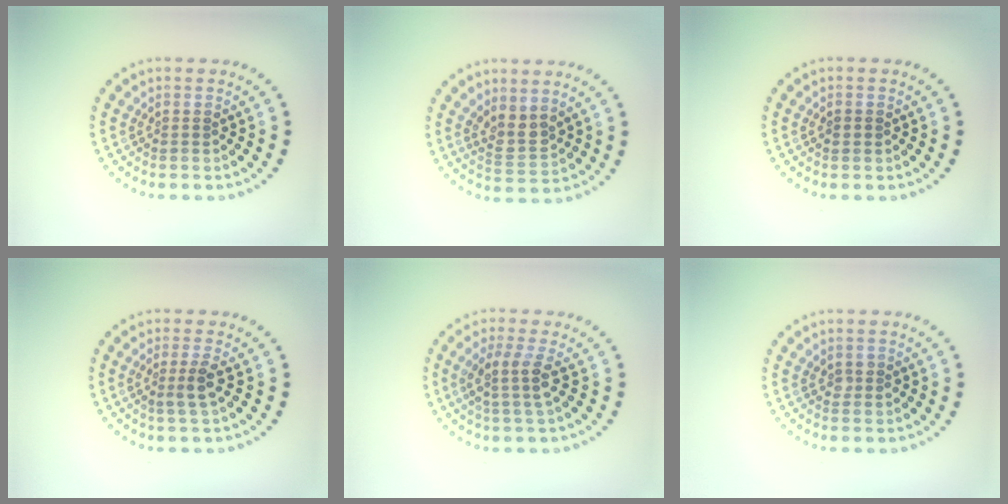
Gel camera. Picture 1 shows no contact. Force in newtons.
{"total": 2.3, "press": 1.9, "slide": 1.3}
{"total": 0.9, "press": 0.8, "slide": 0.1}
{"total": 1.9, "press": 1.5, "slide": 1.1}
{"total": 2.7, "press": 2.1, "slide": 1.6}
{"total": 1.0, "press": 1.0, "slide": 0.1}